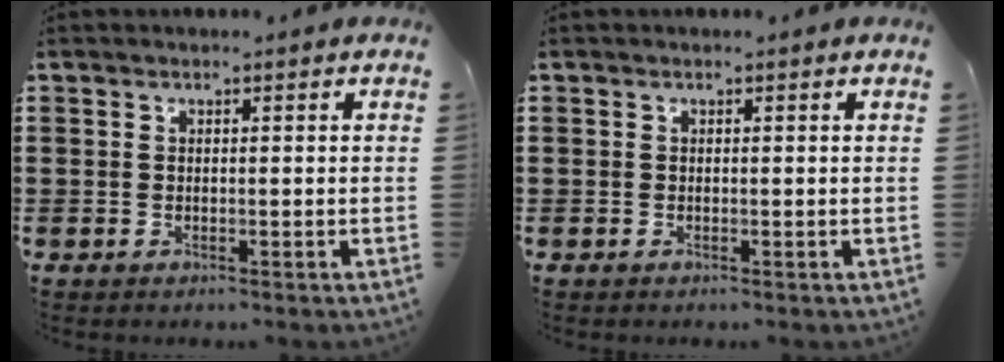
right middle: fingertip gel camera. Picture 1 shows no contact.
{"total": 0.0}